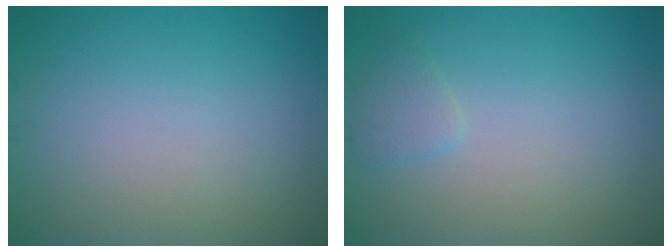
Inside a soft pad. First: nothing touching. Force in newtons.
{"total": 1.2, "press": 1.2, "slide": 0.1}